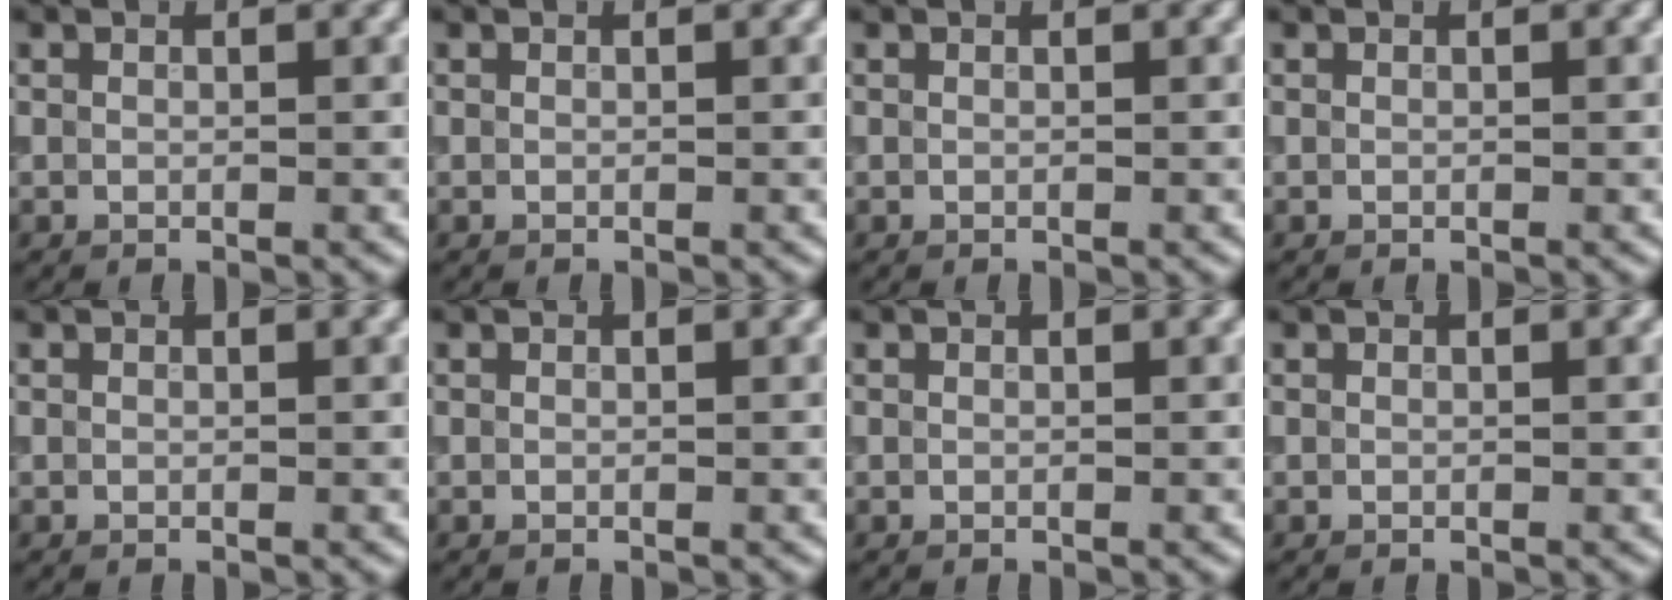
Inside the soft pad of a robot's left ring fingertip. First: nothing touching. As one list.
[{"total": 0.0}, {"total": 0.0}, {"total": 0.0}, {"total": 0.0}, {"total": 0.0}, {"total": 0.0}, {"total": 0.0}]